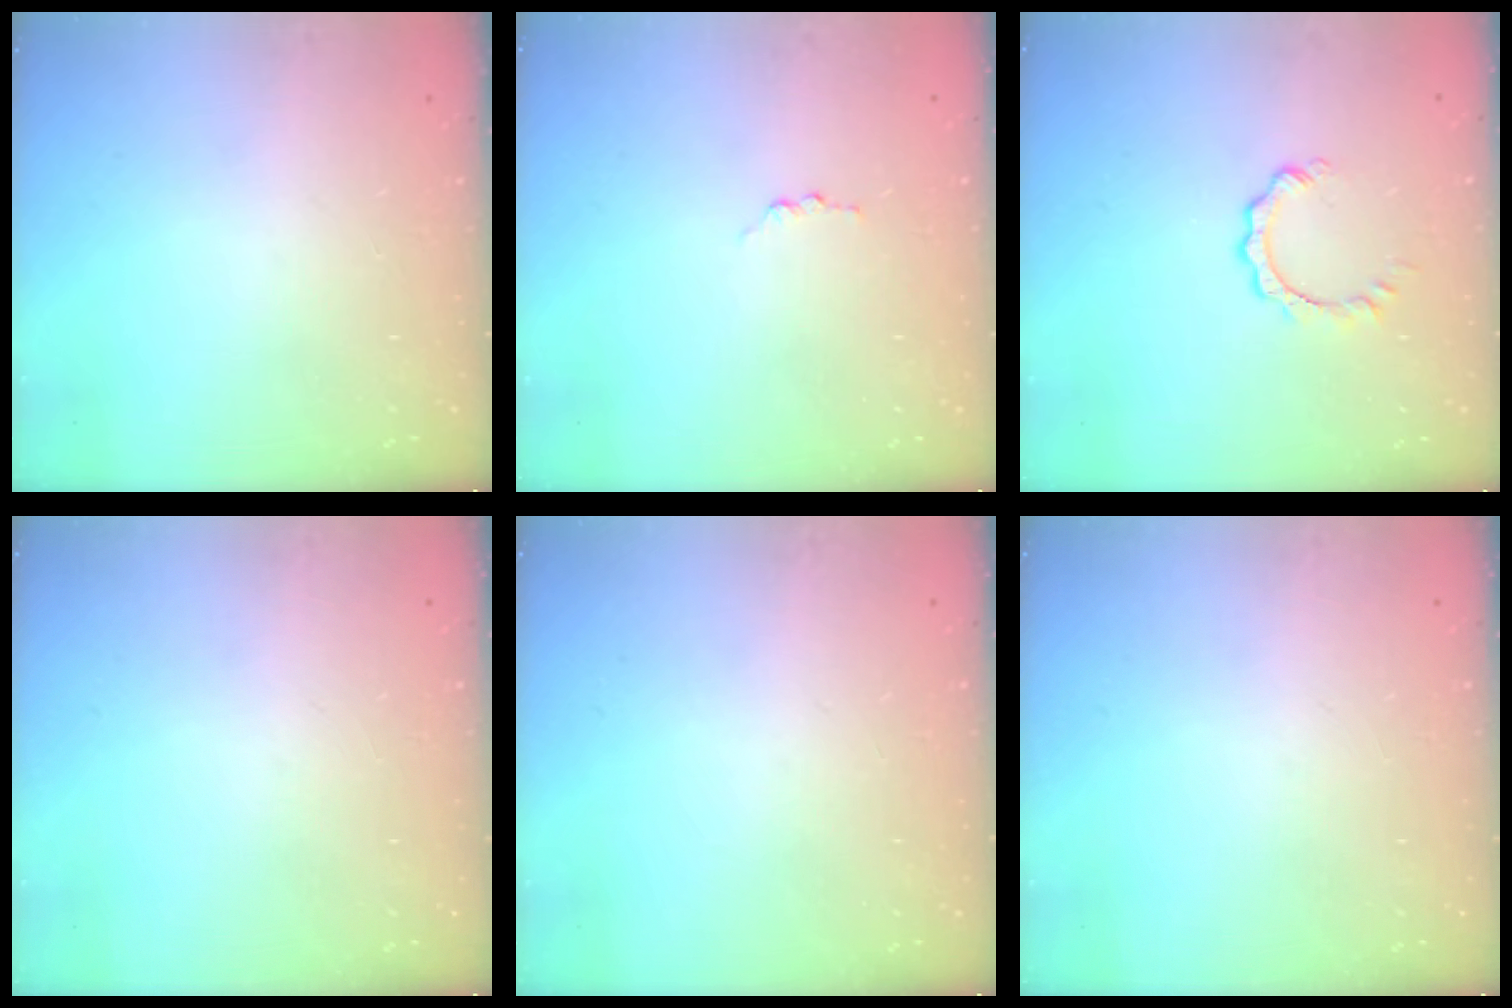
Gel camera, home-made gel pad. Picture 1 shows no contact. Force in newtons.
{"total": 2.8, "press": 2.8, "slide": 0.3}
{"total": 2.9, "press": 2.8, "slide": 0.3}
{"total": 0.0}
{"total": 0.0}
{"total": 0.0}